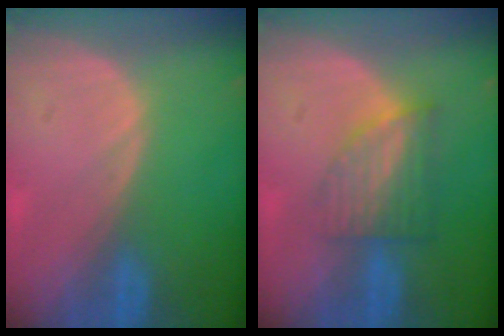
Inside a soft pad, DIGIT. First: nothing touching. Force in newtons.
{"total": 6.3, "press": 5.6, "slide": 2.8}